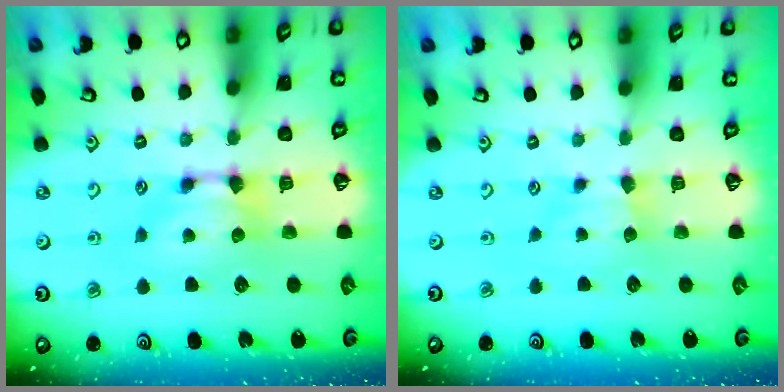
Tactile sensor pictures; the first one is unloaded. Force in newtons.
{"total": 1.4, "press": 1.3, "slide": 0.5}